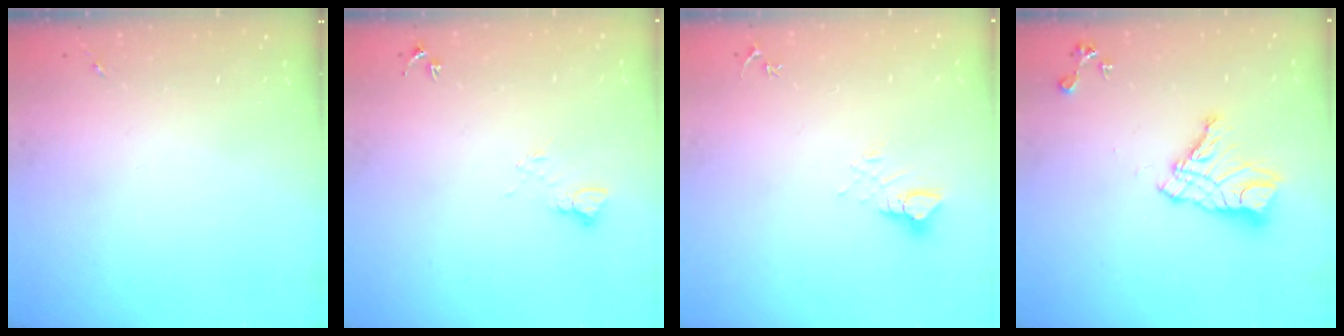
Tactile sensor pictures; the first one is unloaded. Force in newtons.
{"total": 5.6, "press": 5.6, "slide": 0.6}
{"total": 5.5, "press": 5.5, "slide": 0.4}
{"total": 13.2, "press": 13.2, "slide": 1.3}